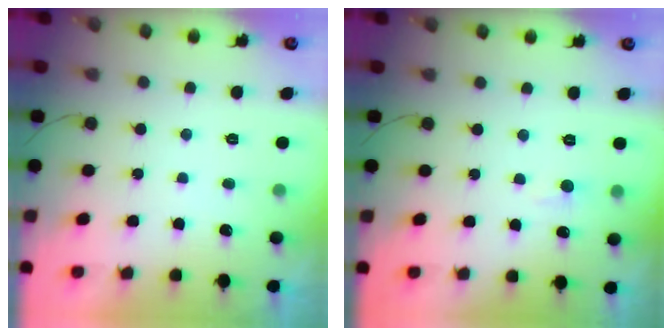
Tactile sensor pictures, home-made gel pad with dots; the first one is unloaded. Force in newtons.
{"total": 4.2, "press": 4.2, "slide": 0.6}